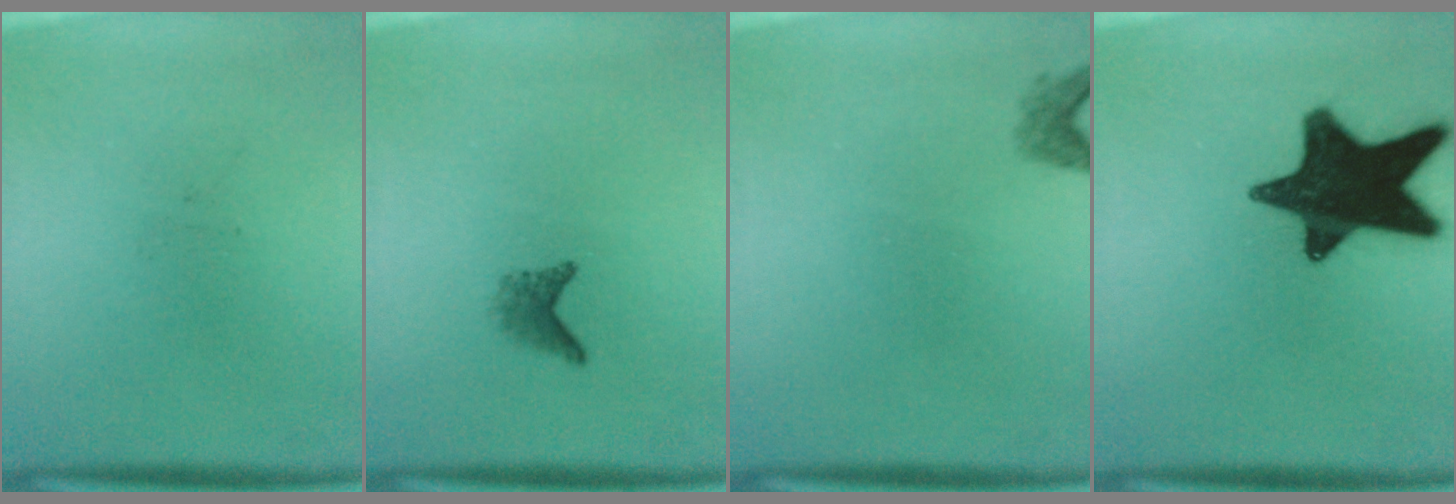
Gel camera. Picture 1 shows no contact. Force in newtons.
{"total": 1.7}
{"total": 1.4}
{"total": 18.1}